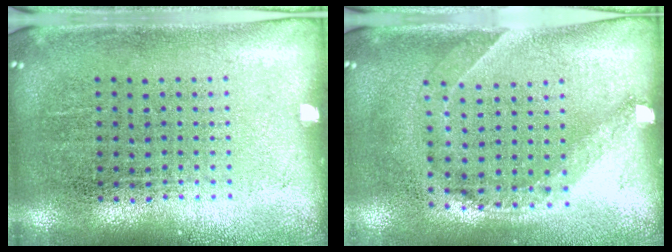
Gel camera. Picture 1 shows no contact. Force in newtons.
{"total": 1.4, "press": 1.0, "slide": 1.0}